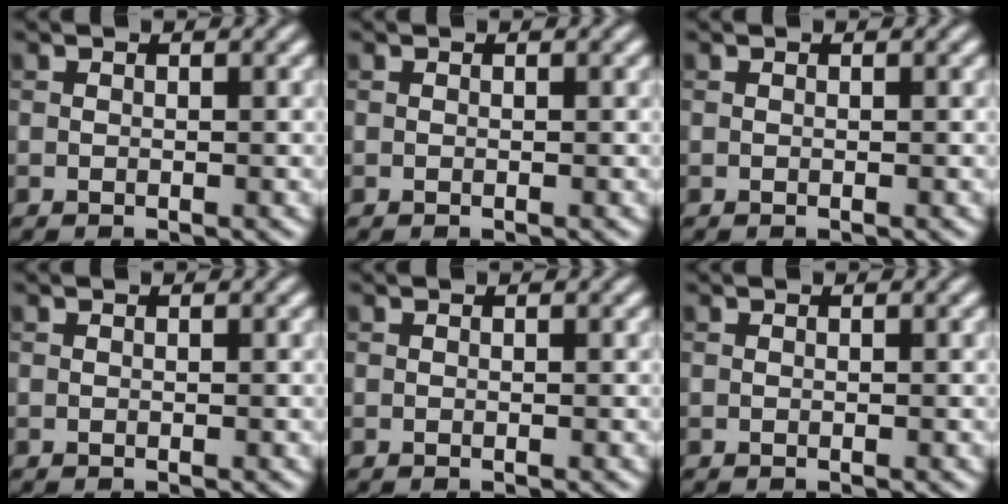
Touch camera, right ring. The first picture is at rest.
{"total": 0.0}
{"total": 0.0}
{"total": 0.0}
{"total": 0.0}
{"total": 0.0}